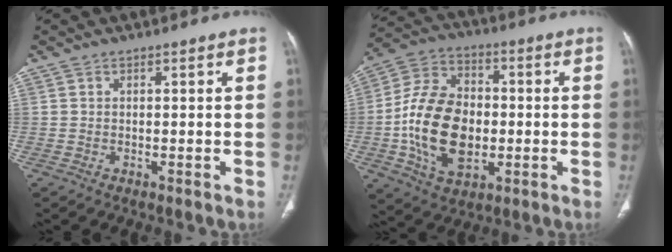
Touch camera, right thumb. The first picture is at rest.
{"total": 17.5, "force": [-2.2, 11.7, 12.9], "torque": [-0.217, 0.017, -0.034]}